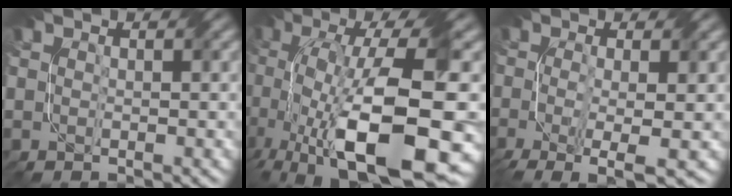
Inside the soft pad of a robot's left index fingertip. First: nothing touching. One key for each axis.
{"total": 16.0, "fx": -2.4, "fy": 6.4, "fz": 14.5, "tx": -0.264, "ty": 0.002, "tz": -0.034}
{"total": 5.1, "fx": -1.7, "fy": 1.3, "fz": 4.6, "tx": -0.084, "ty": -0.011, "tz": -0.029}